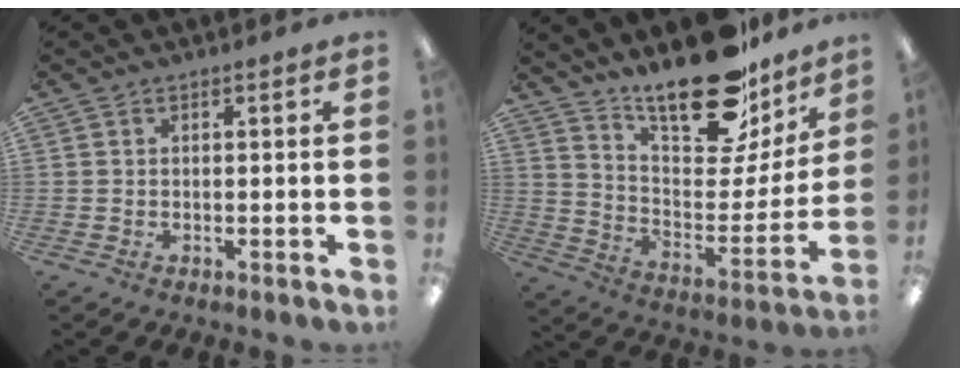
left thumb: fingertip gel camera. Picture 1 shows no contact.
{"total": 23.3, "force": [18.9, 8.2, 10.9], "torque": [-0.158, -0.134, 0.320]}